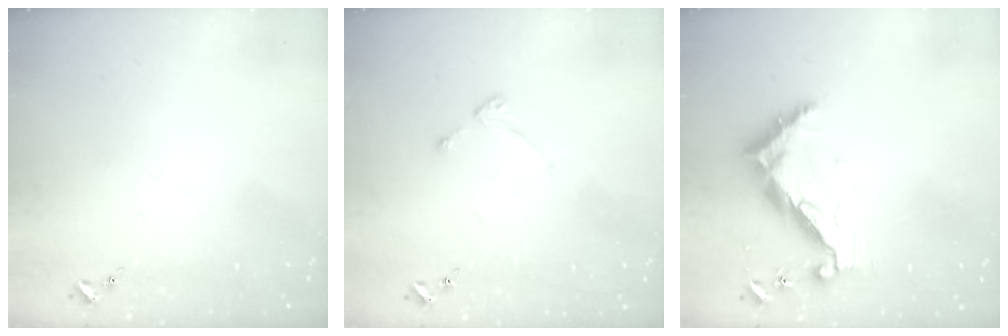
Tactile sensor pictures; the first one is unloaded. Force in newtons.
{"total": 2.2, "press": 2.1, "slide": 0.4}
{"total": 9.6, "press": 9.6, "slide": 0.8}